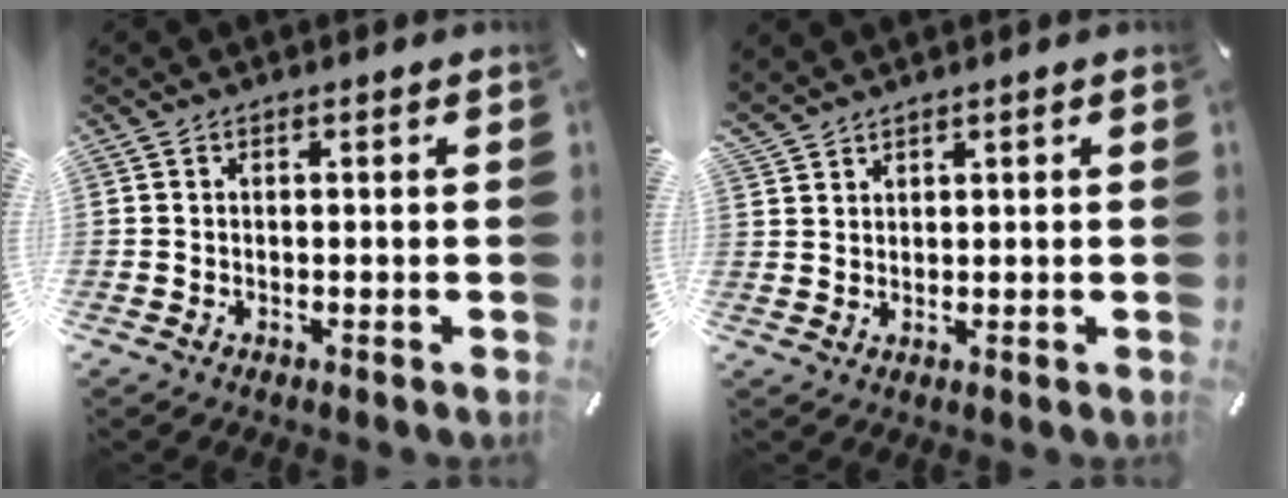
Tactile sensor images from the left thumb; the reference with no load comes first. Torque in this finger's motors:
{"motor_torque": [0.01, 0.08, 0.50, -1.08, 0.26]}